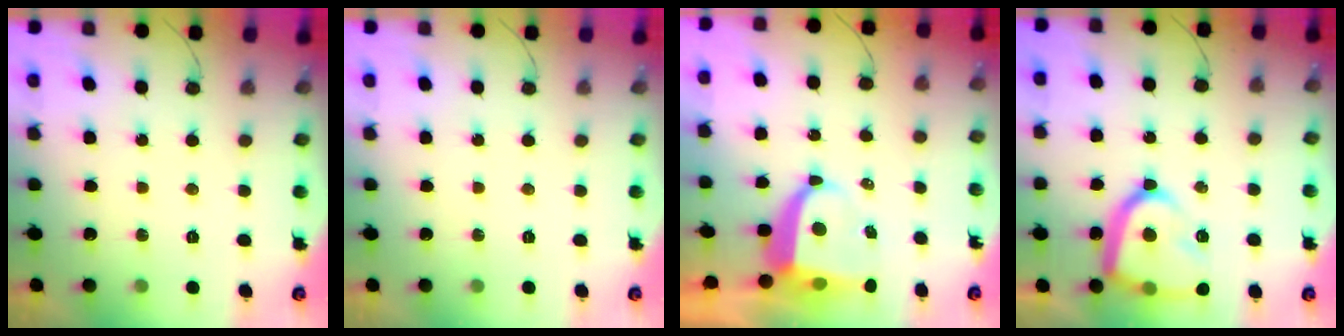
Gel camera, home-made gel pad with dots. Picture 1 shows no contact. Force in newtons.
{"total": 0.0}
{"total": 7.5, "press": 7.5, "slide": 1.1}
{"total": 17.6, "press": 17.5, "slide": 1.4}